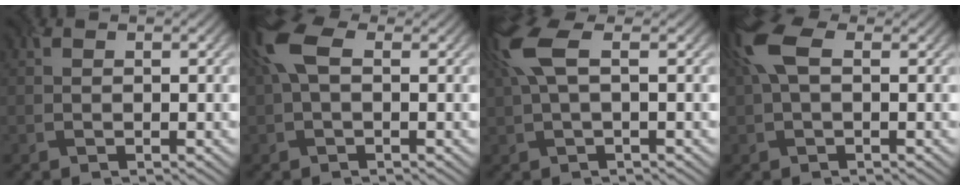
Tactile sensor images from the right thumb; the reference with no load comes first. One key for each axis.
{"total": 5.4, "fx": 1.4, "fy": 2.7, "fz": 4.4, "tx": -0.109, "ty": 0.013, "tz": 0.016}
{"total": 5.2, "fx": 1.6, "fy": 1.5, "fz": 4.8, "tx": -0.119, "ty": 0.010, "tz": 0.024}
{"total": 5.6, "fx": 1.6, "fy": 2.7, "fz": 4.6, "tx": -0.113, "ty": 0.012, "tz": 0.022}